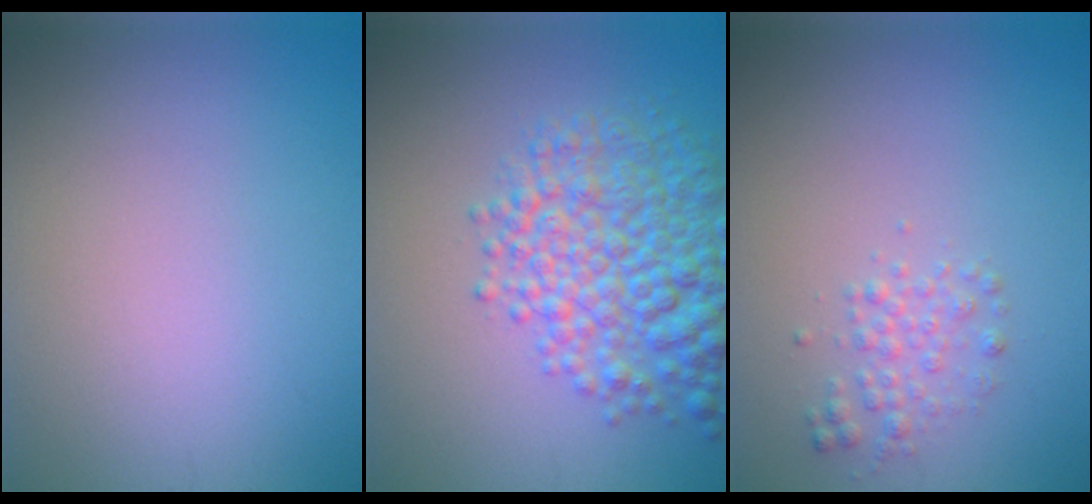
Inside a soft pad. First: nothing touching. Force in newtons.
{"total": 7.5, "press": 7.5, "slide": 0.2}
{"total": 1.6, "press": 1.6, "slide": 0.0}